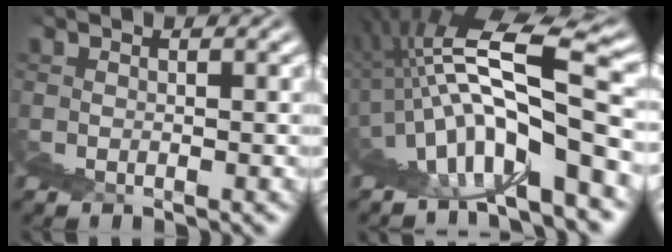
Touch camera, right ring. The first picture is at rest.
{"total": 12.1, "force": [4.2, 3.9, 10.7], "torque": [-0.175, 0.044, 0.054]}